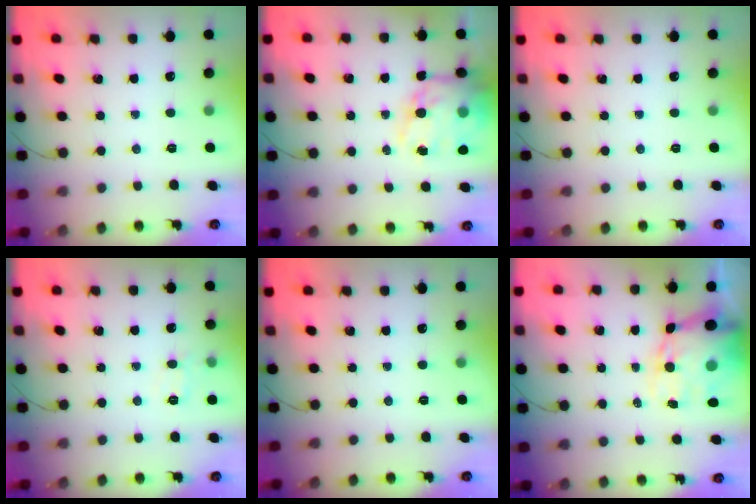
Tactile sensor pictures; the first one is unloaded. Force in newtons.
{"total": 16.6, "press": 16.1, "slide": 4.1}
{"total": 0.0}
{"total": 6.8, "press": 6.6, "slide": 1.6}
{"total": 0.0}
{"total": 15.3, "press": 14.9, "slide": 3.5}